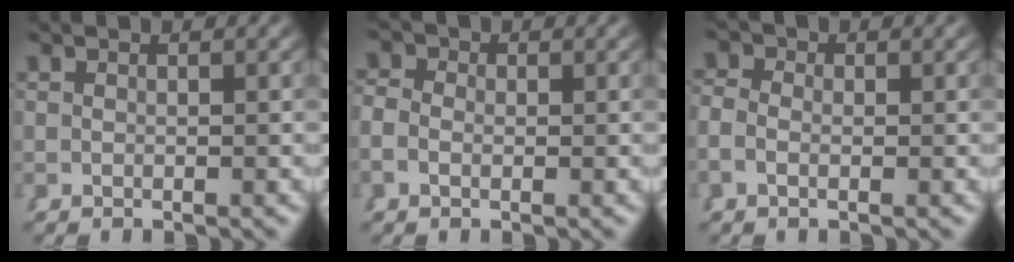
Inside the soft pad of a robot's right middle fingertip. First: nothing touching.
{"total": 1.9, "force": [0.0, 1.6, 0.9], "torque": [-0.016, 0.002, -0.011]}
{"total": 1.6, "force": [-0.1, 1.3, 0.9], "torque": [-0.020, -0.001, -0.011]}